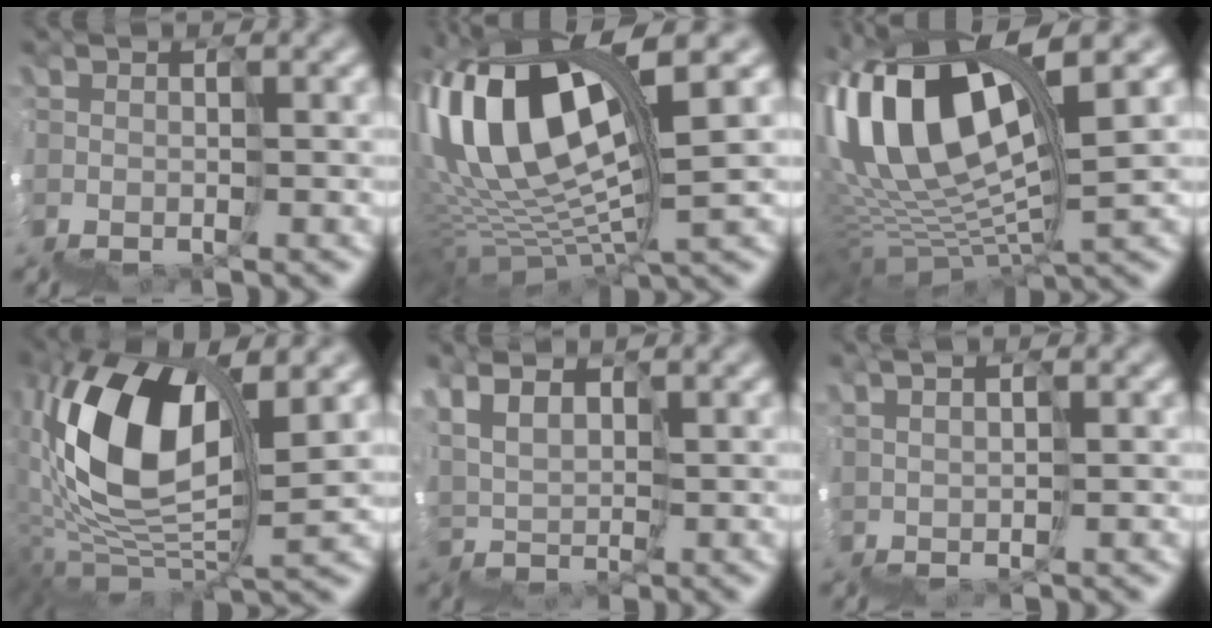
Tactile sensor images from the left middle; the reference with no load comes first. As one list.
[{"total": 9.8, "force": [6.0, 2.7, 7.2], "torque": [-0.160, 0.040, 0.105]}, {"total": 9.3, "force": [6.3, 2.3, 6.4], "torque": [-0.147, 0.037, 0.113]}, {"total": 8.6, "force": [5.6, 3.0, 5.8], "torque": [-0.130, 0.038, 0.091]}, {"total": 5.0, "force": [4.9, 0.0, -1.0], "torque": [0.004, 0.035, 0.086]}, {"total": 3.1, "force": [3.0, -0.4, 0.6], "torque": [0.002, 0.024, 0.058]}]